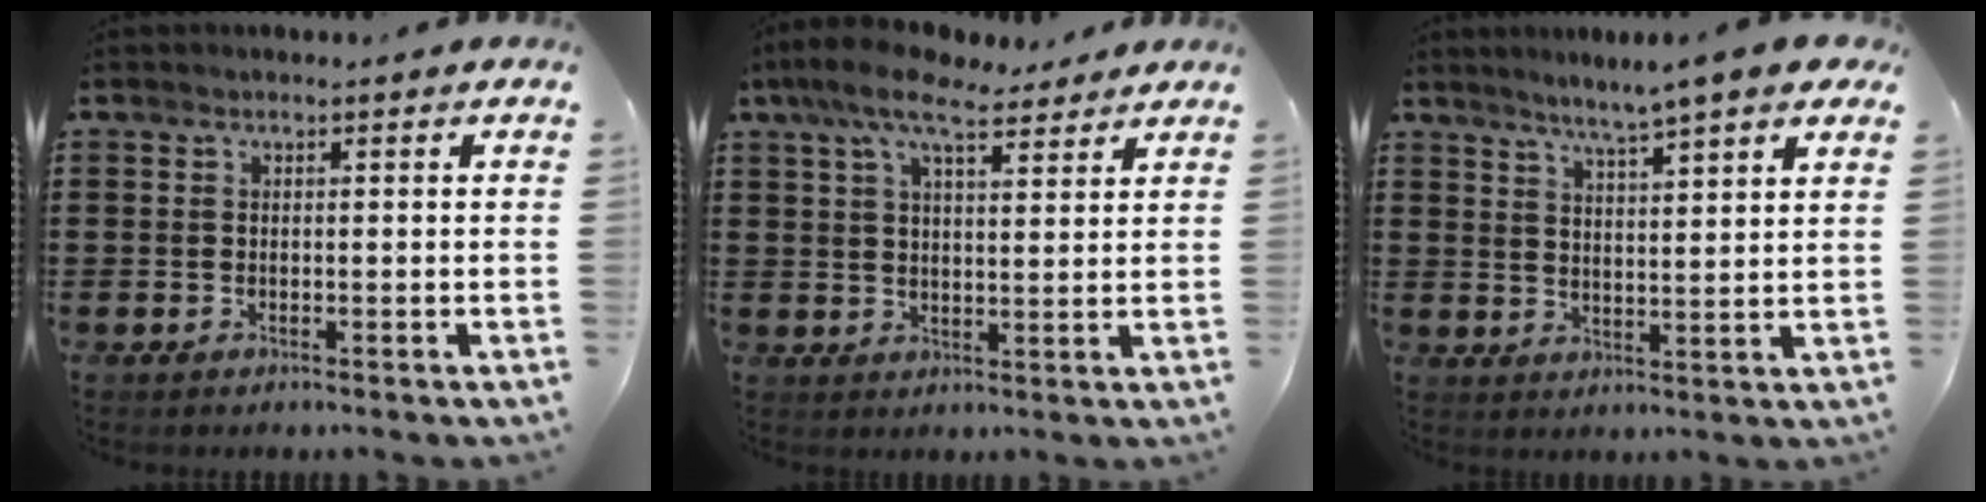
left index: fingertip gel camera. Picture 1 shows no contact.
{"total": 9.1, "force": [6.7, 3.1, 5.3], "torque": [-0.115, -0.007, 0.121]}
{"total": 4.9, "force": [4.3, -0.4, 2.4], "torque": [-0.064, -0.017, 0.070]}